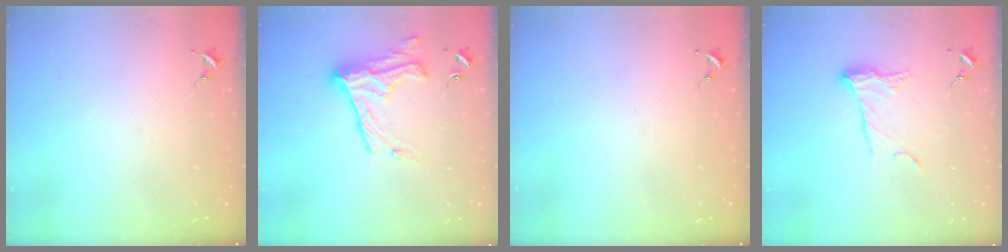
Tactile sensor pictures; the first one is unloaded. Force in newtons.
{"total": 15.9, "press": 15.9, "slide": 0.9}
{"total": 0.0}
{"total": 10.7, "press": 10.7, "slide": 0.5}